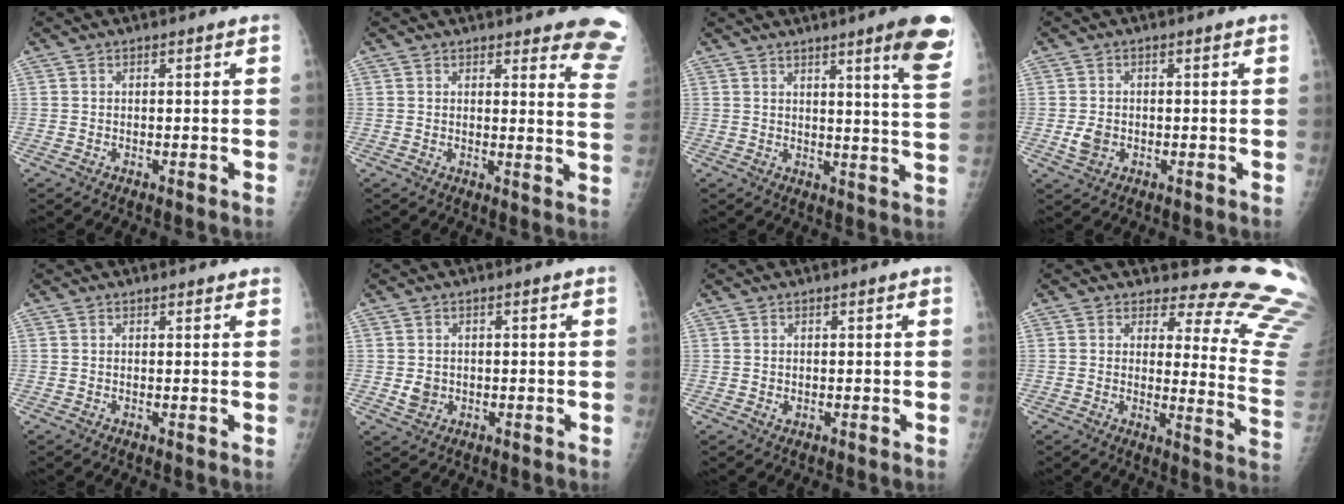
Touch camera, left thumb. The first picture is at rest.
{"total": 10.9, "force": [10.0, 2.2, 3.8], "torque": [-0.003, -0.084, 0.080]}
{"total": 11.4, "force": [6.6, 0.2, 9.3], "torque": [-0.112, -0.038, 0.077]}
{"total": 2.8, "force": [-0.5, 2.1, 1.8], "torque": [-0.033, 0.001, -0.005]}
{"total": 1.4, "force": [1.4, 0.3, 0.4], "torque": [-0.002, -0.003, 0.016]}
{"total": 2.3, "force": [-0.1, 2.0, 1.2], "torque": [-0.013, 0.000, 0.005]}
{"total": 0.7, "force": [0.2, 0.3, 0.5], "torque": [-0.007, -0.002, 0.005]}
{"total": 17.7, "force": [16.8, 3.8, 4.1], "torque": [-0.002, -0.190, 0.156]}